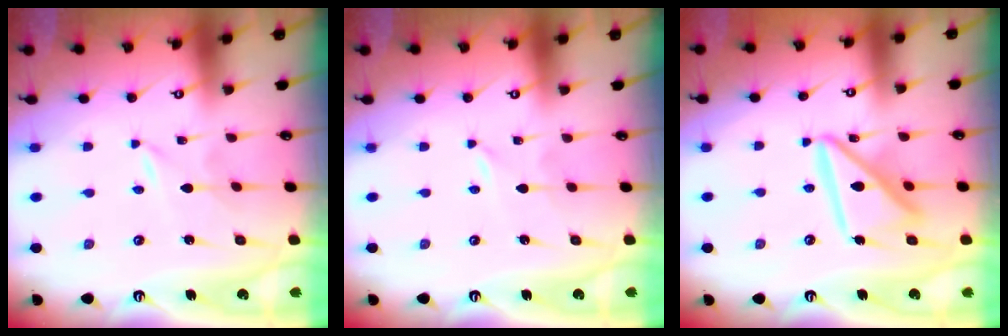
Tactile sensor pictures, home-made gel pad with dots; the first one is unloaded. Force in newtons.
{"total": 0.0}
{"total": 14.0, "press": 13.9, "slide": 1.6}